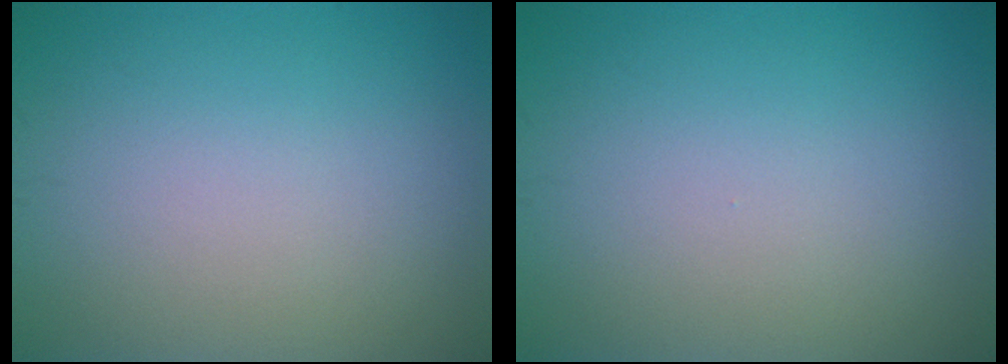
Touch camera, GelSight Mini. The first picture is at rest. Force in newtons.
{"total": 0.0}